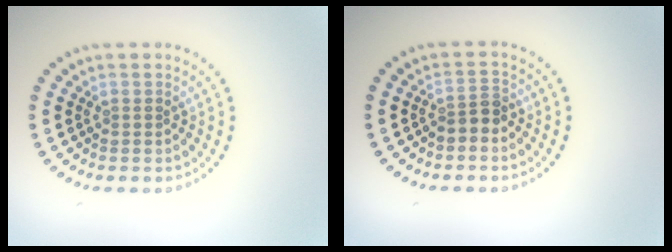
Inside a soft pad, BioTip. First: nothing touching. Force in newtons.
{"total": 1.7, "press": 1.5, "slide": 0.9}